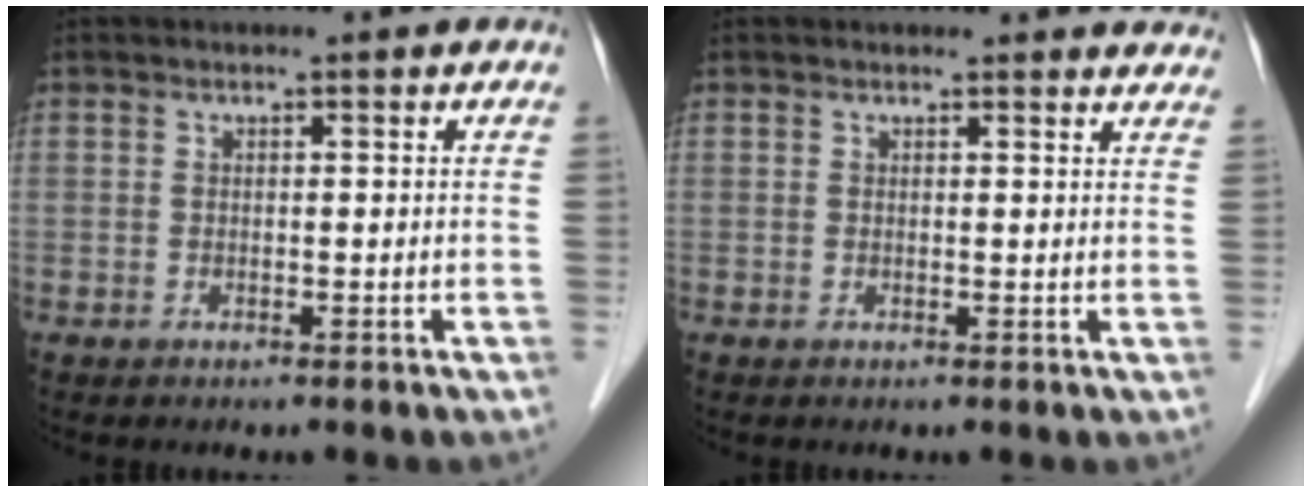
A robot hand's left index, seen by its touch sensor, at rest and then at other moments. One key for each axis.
{"total": 7.0, "fx": 6.6, "fy": 2.0, "fz": 1.2, "tx": 0.012, "ty": 0.004, "tz": 0.049}